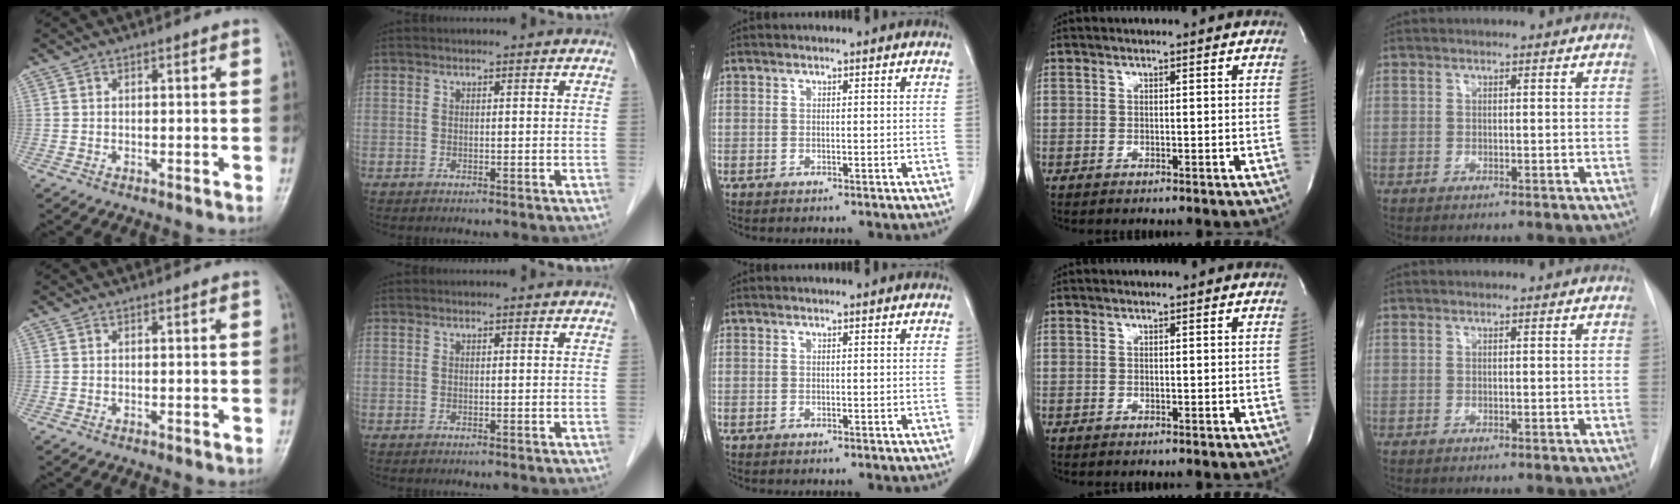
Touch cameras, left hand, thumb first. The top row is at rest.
{}